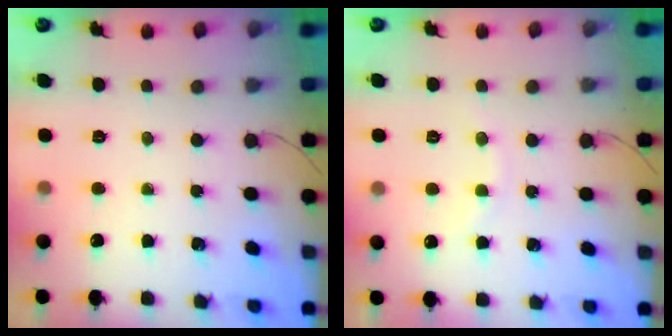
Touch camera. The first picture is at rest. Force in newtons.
{"total": 5.8, "press": 5.6, "slide": 1.6}